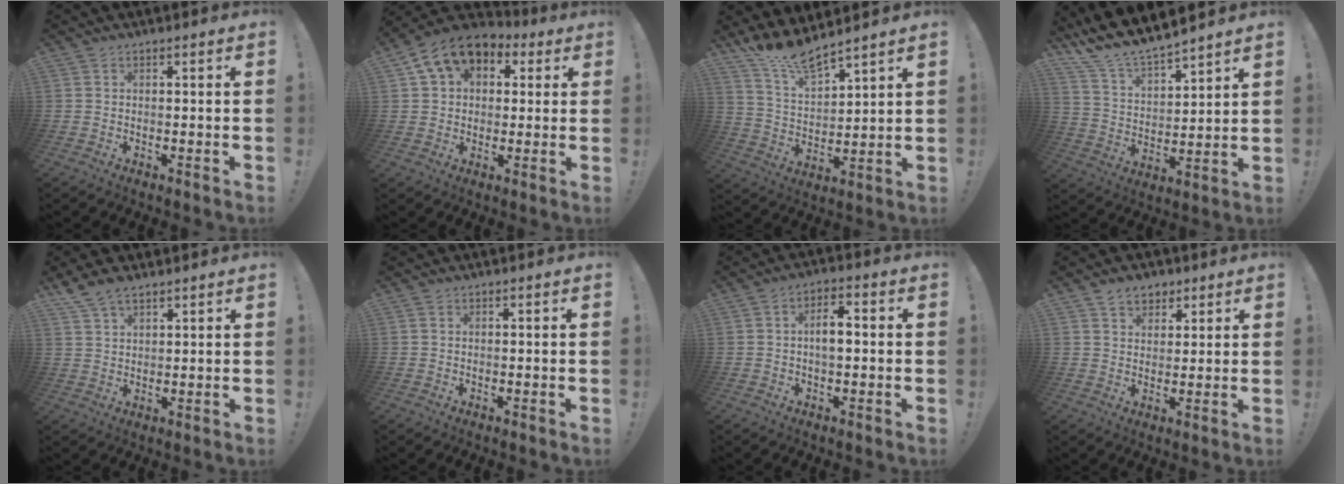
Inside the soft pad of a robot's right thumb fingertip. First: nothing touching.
{"total": 12.1, "force": [5.9, 8.6, 6.1], "torque": [-0.099, -0.022, 0.116]}
{"total": 10.5, "force": [9.8, 1.6, 3.6], "torque": [-0.083, -0.068, 0.182]}
{"total": 11.2, "force": [10.8, 1.8, 2.5], "torque": [-0.089, -0.097, 0.197]}
{"total": 5.8, "force": [4.6, 2.4, 2.7], "torque": [-0.062, -0.017, 0.090]}
{"total": 0.0}
{"total": 5.7, "force": [-0.3, 2.9, 4.9], "torque": [-0.075, 0.014, -0.009]}
{"total": 5.8, "force": [3.7, 4.1, 1.8], "torque": [-0.019, -0.018, 0.068]}